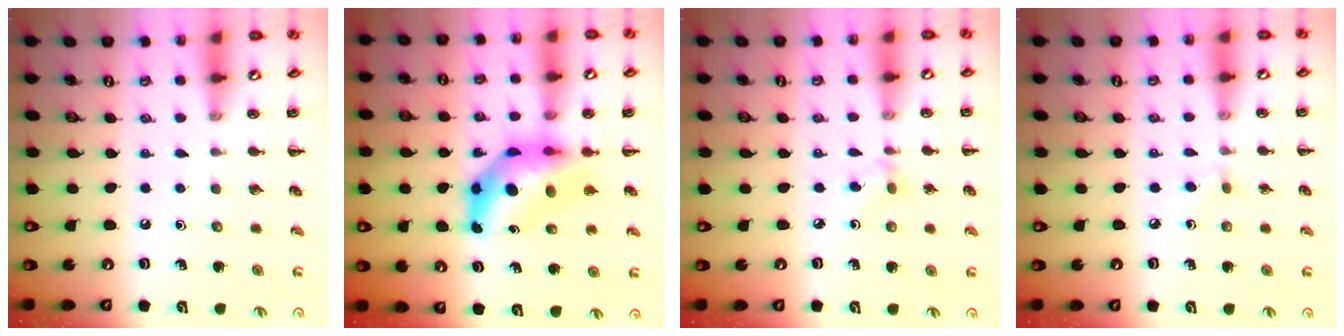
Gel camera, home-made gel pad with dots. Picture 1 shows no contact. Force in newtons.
{"total": 8.7, "press": 8.3, "slide": 2.6}
{"total": 3.5, "press": 3.2, "slide": 1.4}
{"total": 2.7, "press": 2.5, "slide": 0.9}